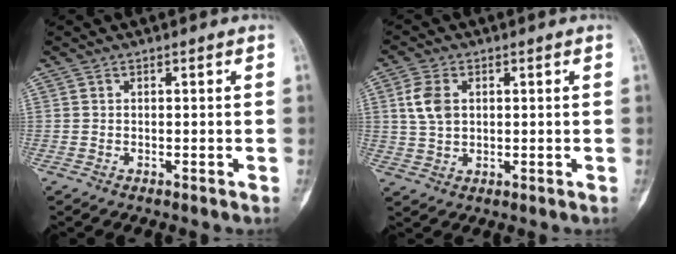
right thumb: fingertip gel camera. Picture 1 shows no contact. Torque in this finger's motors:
{"motor_torque": [0.38, 1.05, 0.43, -0.09, 0.13]}